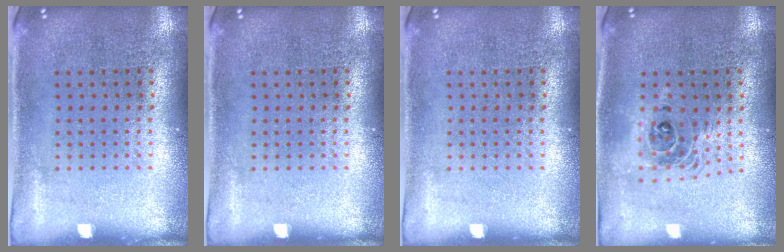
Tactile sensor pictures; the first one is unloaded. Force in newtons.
{"total": 0.0}
{"total": 0.0}
{"total": 1.7, "press": 1.4, "slide": 0.9}